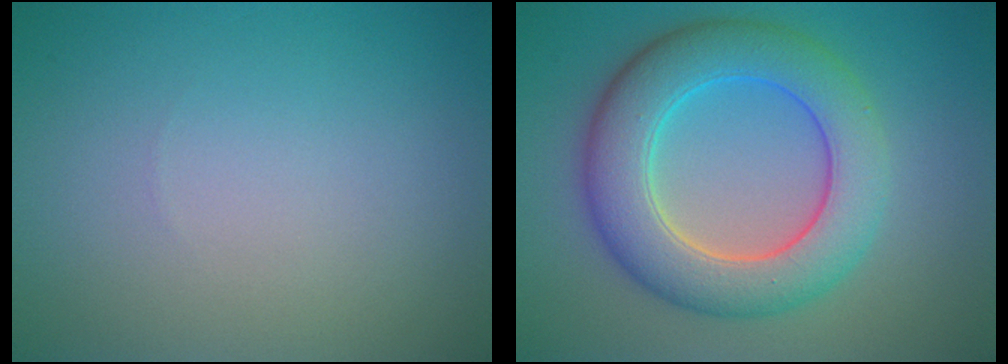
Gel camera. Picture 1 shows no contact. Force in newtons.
{"total": 8.0, "press": 8.0, "slide": 0.2}